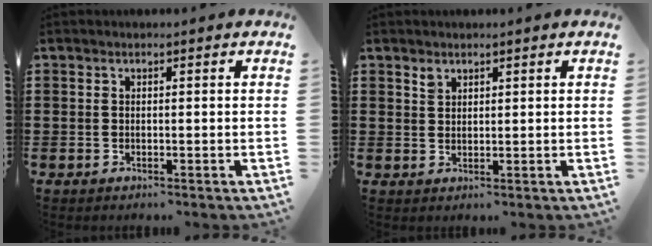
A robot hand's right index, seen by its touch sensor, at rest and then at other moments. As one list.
[{"total": 1.5, "force": [1.3, 0.8, 0.2], "torque": [-0.007, 0.002, 0.025]}]